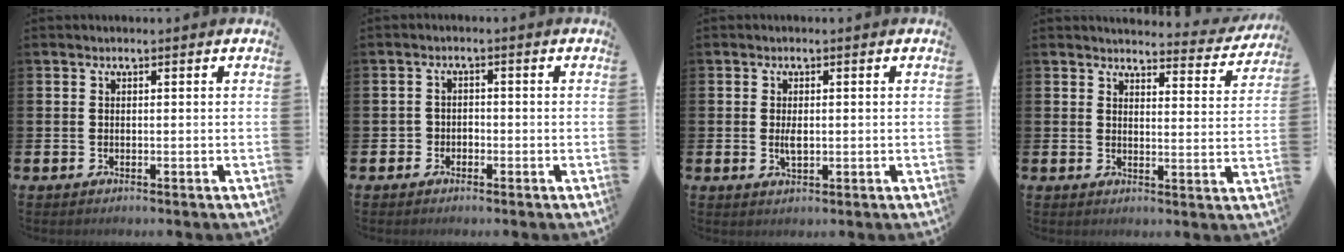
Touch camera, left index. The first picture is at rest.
{"total": 1.8, "force": [-1.2, 1.3, 0.1], "torque": [-0.005, 0.003, -0.027]}
{"total": 2.0, "force": [0.0, 0.9, 1.8], "torque": [-0.034, 0.001, -0.001]}
{"total": 3.5, "force": [3.4, 0.5, 0.4], "torque": [-0.006, -0.032, 0.054]}